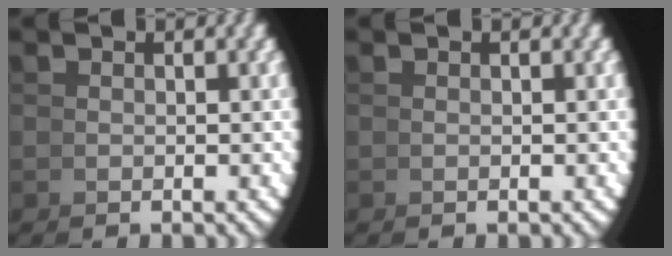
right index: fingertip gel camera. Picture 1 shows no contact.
{"total": 0.0}